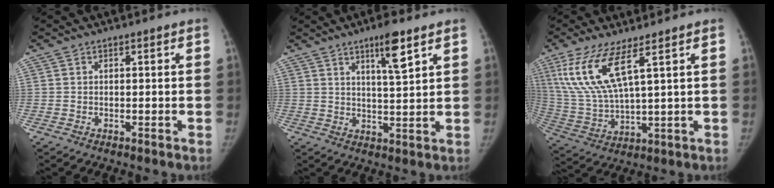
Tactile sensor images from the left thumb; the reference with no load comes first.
{"total": 6.8, "force": [4.1, 0.8, 5.4], "torque": [-0.088, -0.026, 0.069]}
{"total": 12.5, "force": [6.3, 3.2, 10.4], "torque": [-0.235, -0.030, 0.138]}